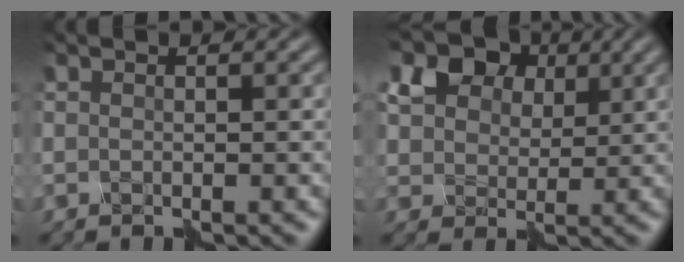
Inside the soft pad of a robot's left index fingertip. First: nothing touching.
{"total": 10.8, "force": [6.1, 7.7, 4.5], "torque": [-0.109, 0.037, 0.105]}